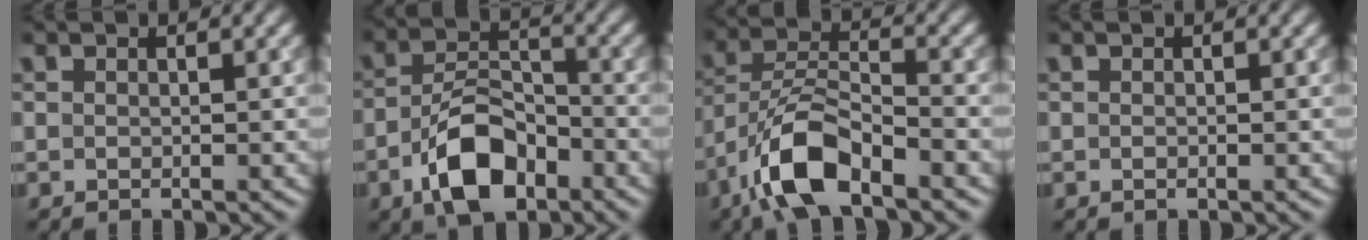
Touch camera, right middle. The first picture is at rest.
{"total": 7.2, "force": [-3.7, 3.8, 4.9], "torque": [-0.086, -0.001, -0.075]}
{"total": 7.4, "force": [-4.7, 2.6, 5.1], "torque": [-0.094, 0.005, -0.094]}
{"total": 0.0}